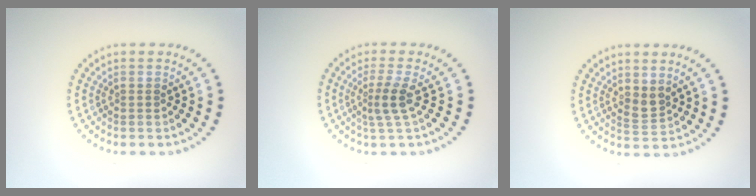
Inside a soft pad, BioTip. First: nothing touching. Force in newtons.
{"total": 2.4, "press": 1.7, "slide": 1.7}
{"total": 1.5, "press": 1.2, "slide": 0.9}